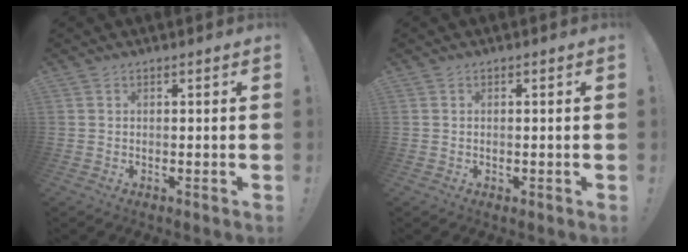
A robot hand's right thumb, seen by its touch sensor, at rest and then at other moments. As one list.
[{"total": 0.5, "force": [0.1, 0.5, 0.0], "torque": [0.005, 0.000, 0.000]}]